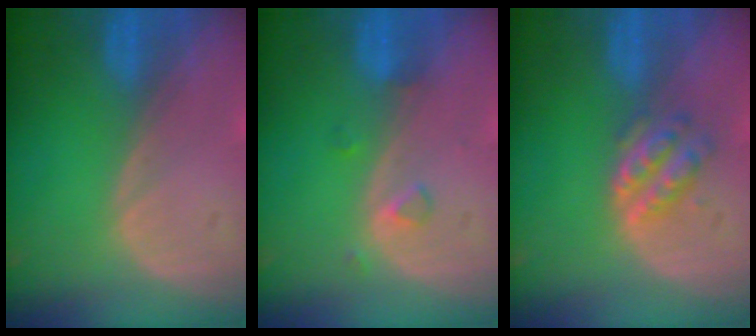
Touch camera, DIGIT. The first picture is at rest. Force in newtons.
{"total": 1.8, "press": 1.8, "slide": 0.1}
{"total": 4.9, "press": 4.3, "slide": 2.3}